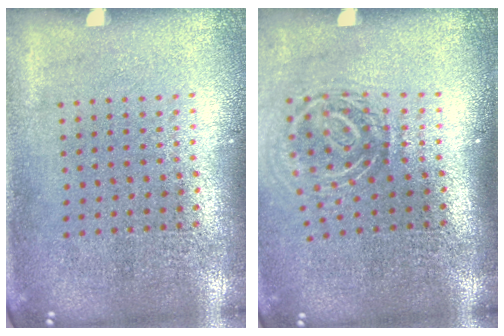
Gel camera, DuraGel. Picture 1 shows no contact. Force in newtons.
{"total": 2.0, "press": 1.3, "slide": 1.5}